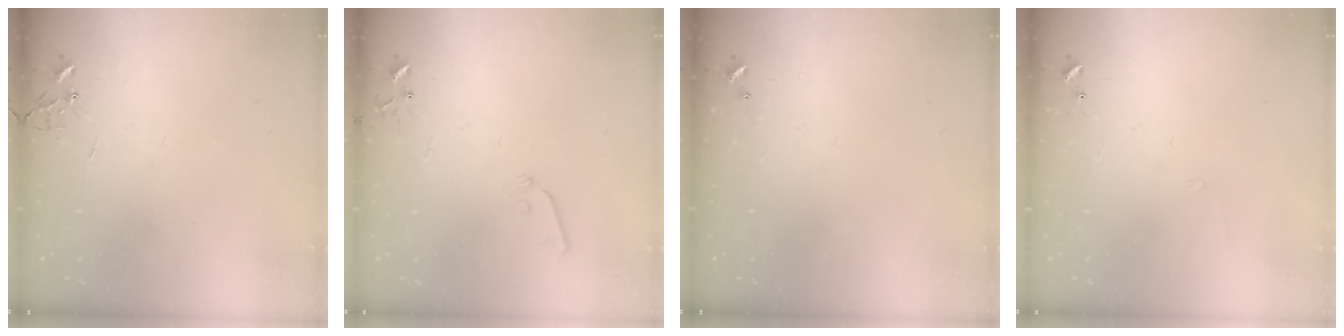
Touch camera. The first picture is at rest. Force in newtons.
{"total": 5.8, "press": 5.8, "slide": 0.5}
{"total": 0.0}
{"total": 5.6, "press": 5.6, "slide": 0.4}